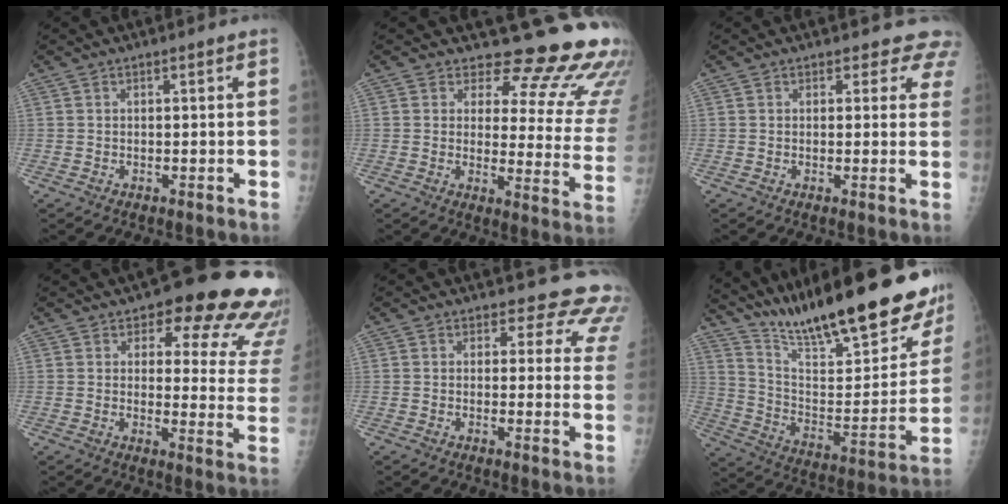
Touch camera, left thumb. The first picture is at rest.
{"total": 19.4, "force": [15.4, 7.7, 8.9], "torque": [-0.062, -0.124, 0.163]}
{"total": 4.9, "force": [4.2, 2.5, 0.0], "torque": [0.045, -0.018, 0.020]}
{"total": 19.7, "force": [14.5, 8.0, 10.6], "torque": [-0.072, -0.078, 0.151]}
{"total": 11.6, "force": [10.0, 5.4, 2.2], "torque": [0.029, -0.057, 0.077]}
{"total": 29.6, "force": [23.2, 6.9, 17.0], "torque": [-0.236, -0.104, 0.349]}